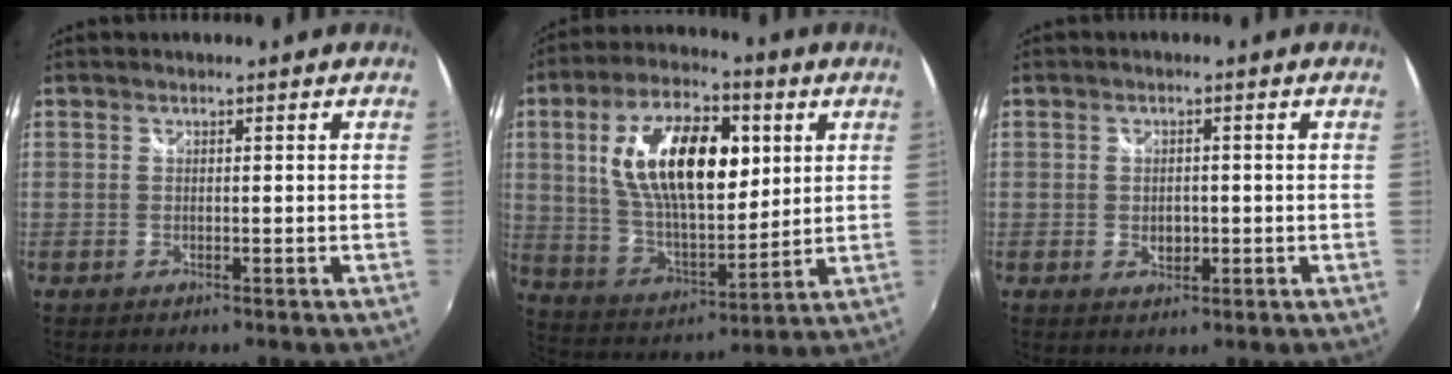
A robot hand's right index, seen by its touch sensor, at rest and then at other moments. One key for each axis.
{"total": 20.6, "fx": 5.5, "fy": 10.1, "fz": 17.1, "tx": -0.308, "ty": 0.017, "tz": 0.107}
{"total": 2.8, "fx": -0.5, "fy": 2.2, "fz": 1.7, "tx": -0.026, "ty": -0.003, "tz": -0.006}